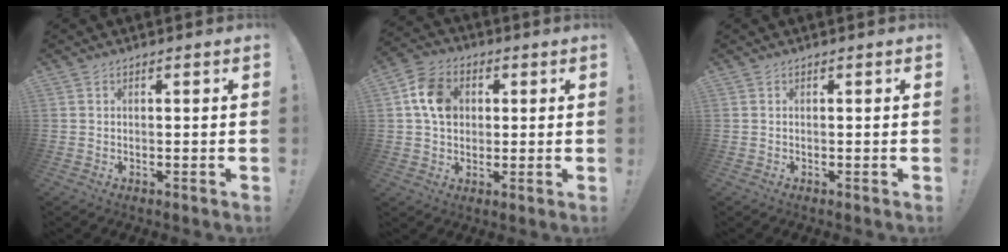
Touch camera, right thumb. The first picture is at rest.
{"total": 11.0, "force": [2.2, 8.8, 6.3], "torque": [-0.089, 0.012, 0.048]}
{"total": 0.0}